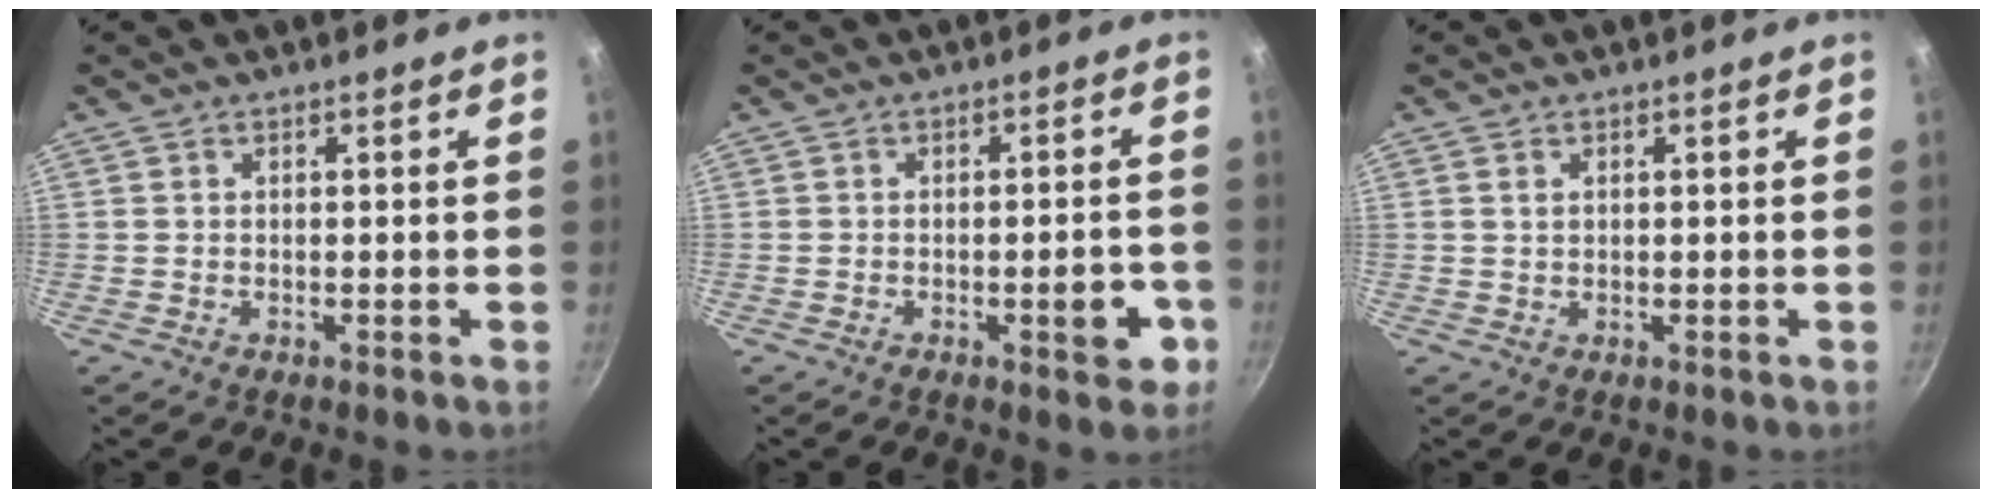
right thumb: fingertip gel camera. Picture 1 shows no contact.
{"total": 6.0, "force": [-2.1, 2.3, 5.2], "torque": [-0.047, 0.014, -0.026]}
{"total": 1.2, "force": [0.5, 0.8, 0.7], "torque": [-0.012, 0.003, 0.009]}